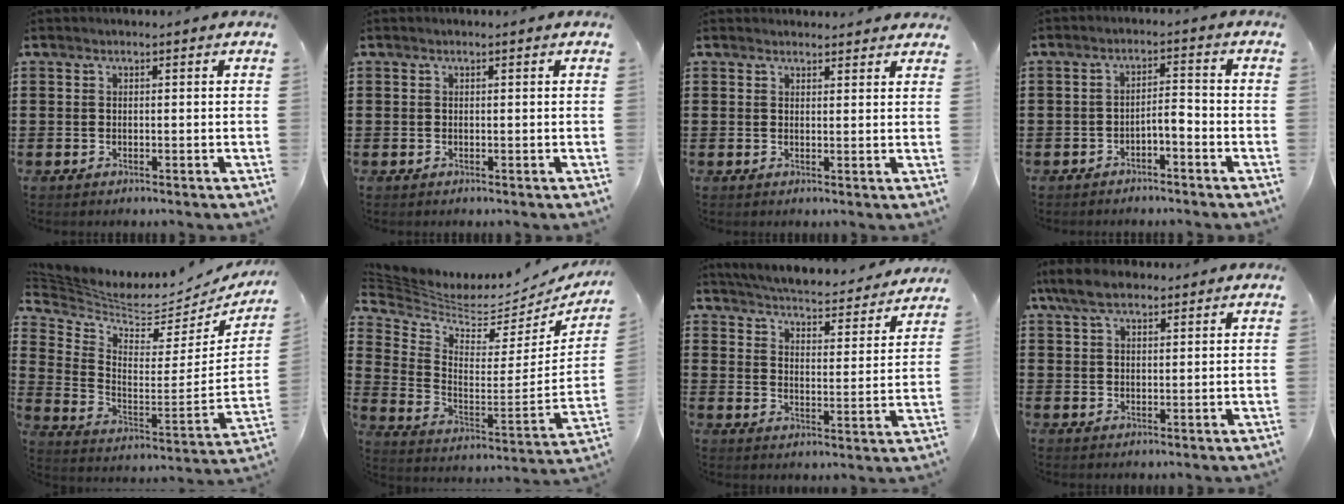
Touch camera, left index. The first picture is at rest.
{"total": 0.0}
{"total": 1.6, "force": [1.6, 0.4, 0.0], "torque": [-0.004, 0.003, 0.031]}
{"total": 2.8, "force": [-2.4, 0.5, 1.3], "torque": [-0.029, 0.005, -0.053]}
{"total": 4.6, "force": [4.2, 1.4, 1.2], "torque": [-0.057, -0.055, 0.068]}
{"total": 3.7, "force": [3.3, 1.3, 1.0], "torque": [-0.049, -0.049, 0.052]}
{"total": 4.3, "force": [4.2, -0.3, 0.5], "torque": [-0.035, -0.040, 0.066]}
{"total": 5.8, "force": [4.0, 2.4, 3.5], "torque": [-0.078, 0.006, 0.075]}